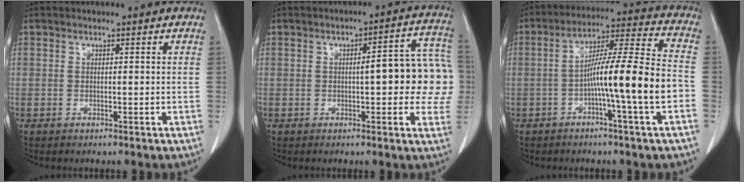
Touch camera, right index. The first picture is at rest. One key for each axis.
{"total": 12.0, "fx": 0.1, "fy": 3.1, "fz": 11.6, "tx": -0.131, "ty": 0.032, "tz": 0.000}
{"total": 13.5, "fx": -3.5, "fy": -0.5, "fz": 13.0, "tx": -0.219, "ty": 0.014, "tz": -0.062}